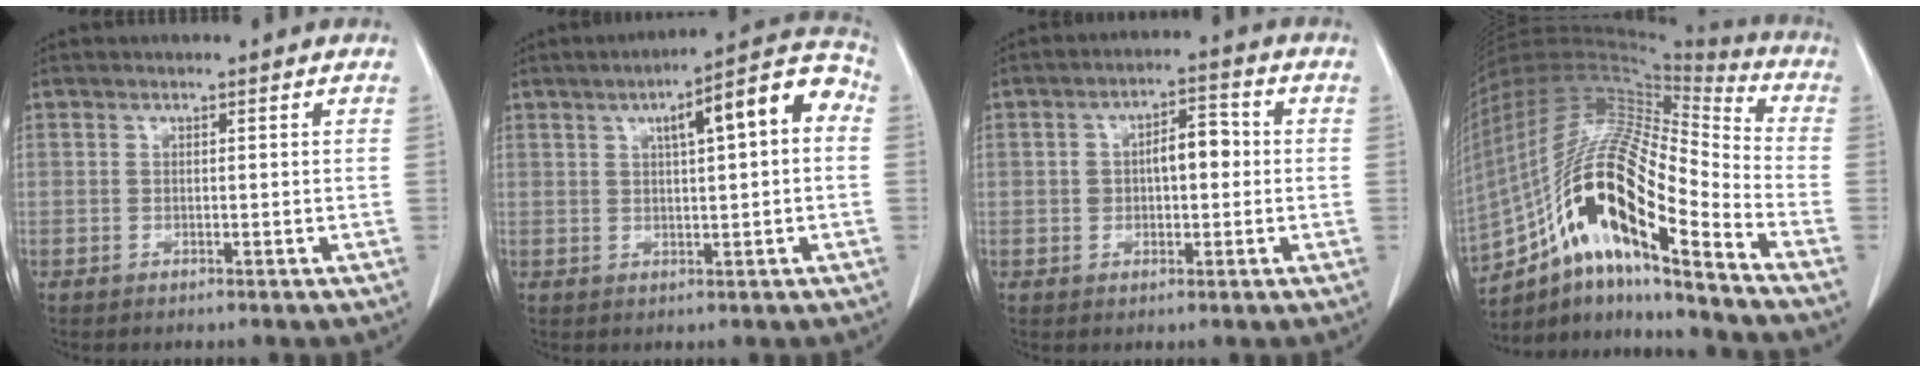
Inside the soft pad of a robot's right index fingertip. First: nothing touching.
{"total": 10.2, "force": [2.4, 2.0, 9.7], "torque": [-0.131, 0.038, 0.029]}
{"total": 5.8, "force": [0.3, 2.9, 5.0], "torque": [-0.083, 0.028, 0.005]}
{"total": 22.2, "force": [-11.6, 3.8, 18.6], "torque": [-0.361, 0.001, -0.205]}